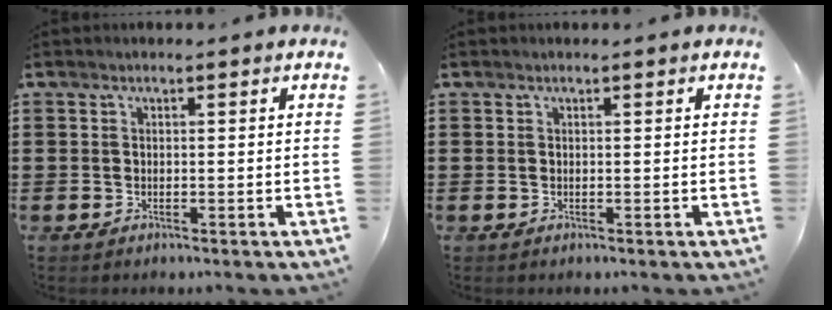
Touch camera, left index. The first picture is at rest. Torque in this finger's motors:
{"motor_torque": [0.73, 0.73, -0.20, 0.00]}